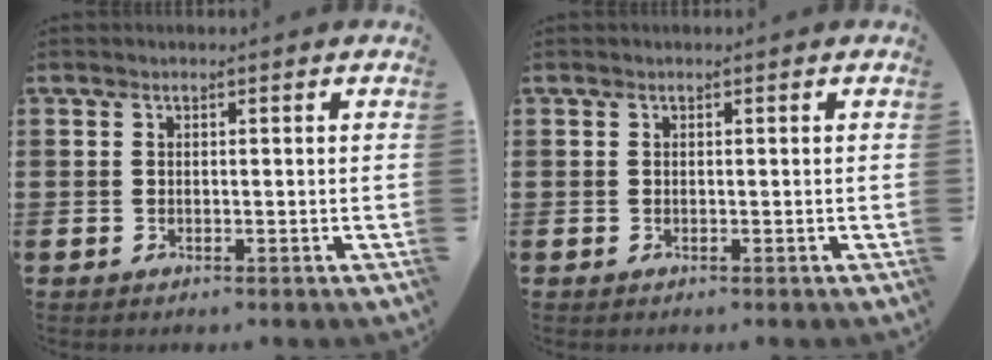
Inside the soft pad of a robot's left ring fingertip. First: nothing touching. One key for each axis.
{"total": 0.0}